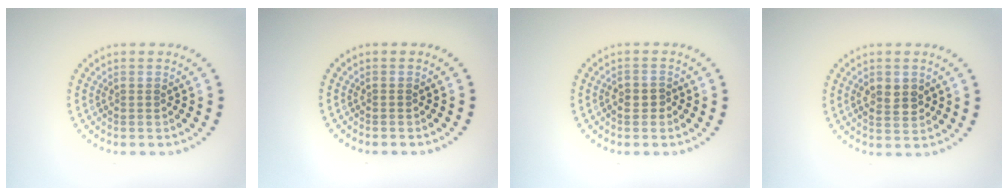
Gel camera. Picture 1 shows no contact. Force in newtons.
{"total": 0.0}
{"total": 1.2, "press": 1.1, "slide": 0.5}
{"total": 2.4, "press": 2.4, "slide": 0.2}